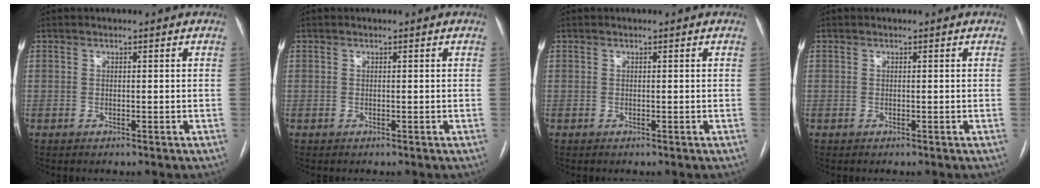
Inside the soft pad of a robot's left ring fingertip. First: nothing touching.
{"total": 0.0}
{"total": 0.0}
{"total": 0.0}